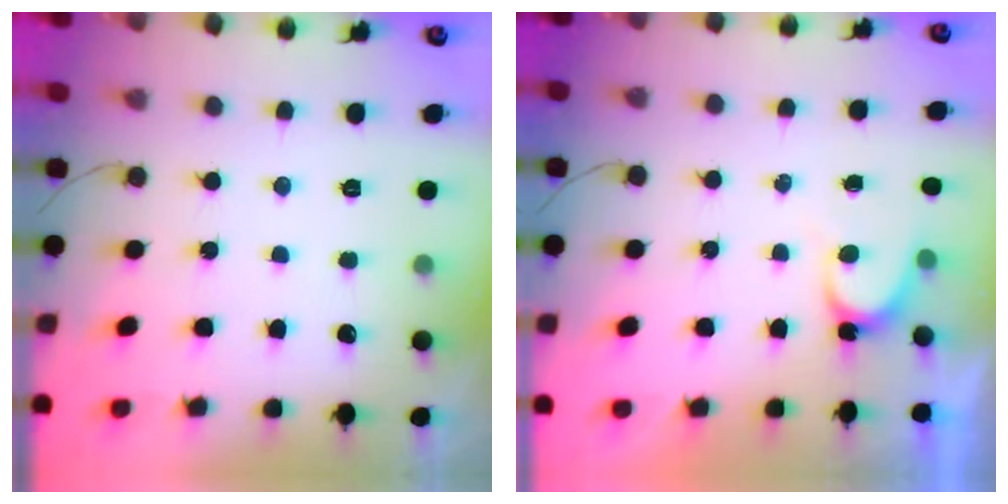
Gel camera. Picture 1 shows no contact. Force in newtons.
{"total": 4.0, "press": 4.0, "slide": 0.4}